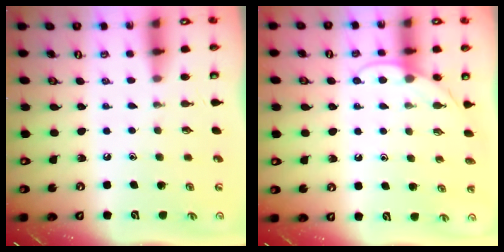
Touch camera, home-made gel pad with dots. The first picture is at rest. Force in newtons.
{"total": 6.6, "press": 6.6, "slide": 0.3}